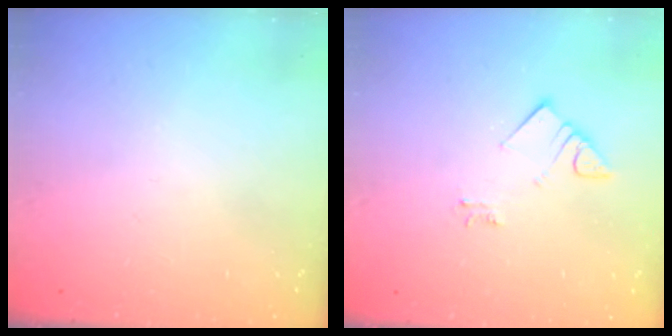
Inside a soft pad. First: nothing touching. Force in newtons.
{"total": 3.5, "press": 3.5, "slide": 0.2}